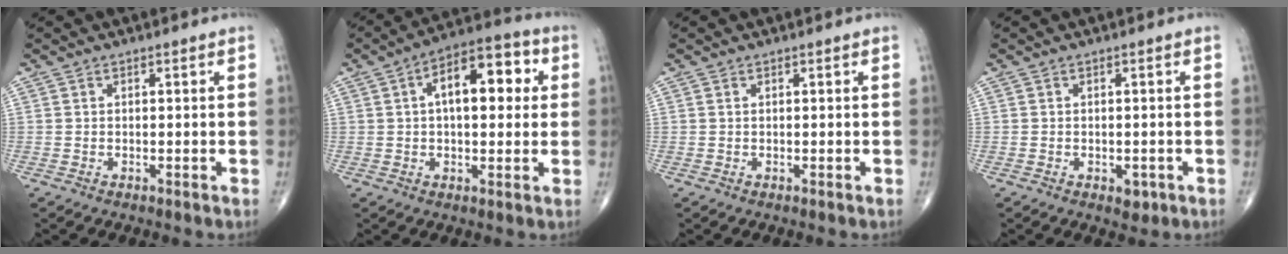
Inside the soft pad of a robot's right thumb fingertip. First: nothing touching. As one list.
[{"total": 13.2, "force": [2.8, 6.5, 11.1], "torque": [-0.143, 0.025, 0.035]}, {"total": 0.0}, {"total": 2.1, "force": [-0.8, 1.4, 1.4], "torque": [-0.009, -0.001, -0.006]}]